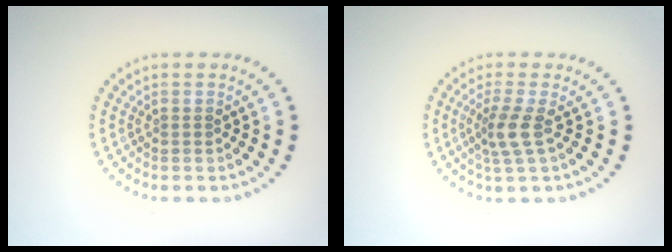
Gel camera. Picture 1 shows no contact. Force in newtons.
{"total": 2.4, "press": 1.8, "slide": 1.6}